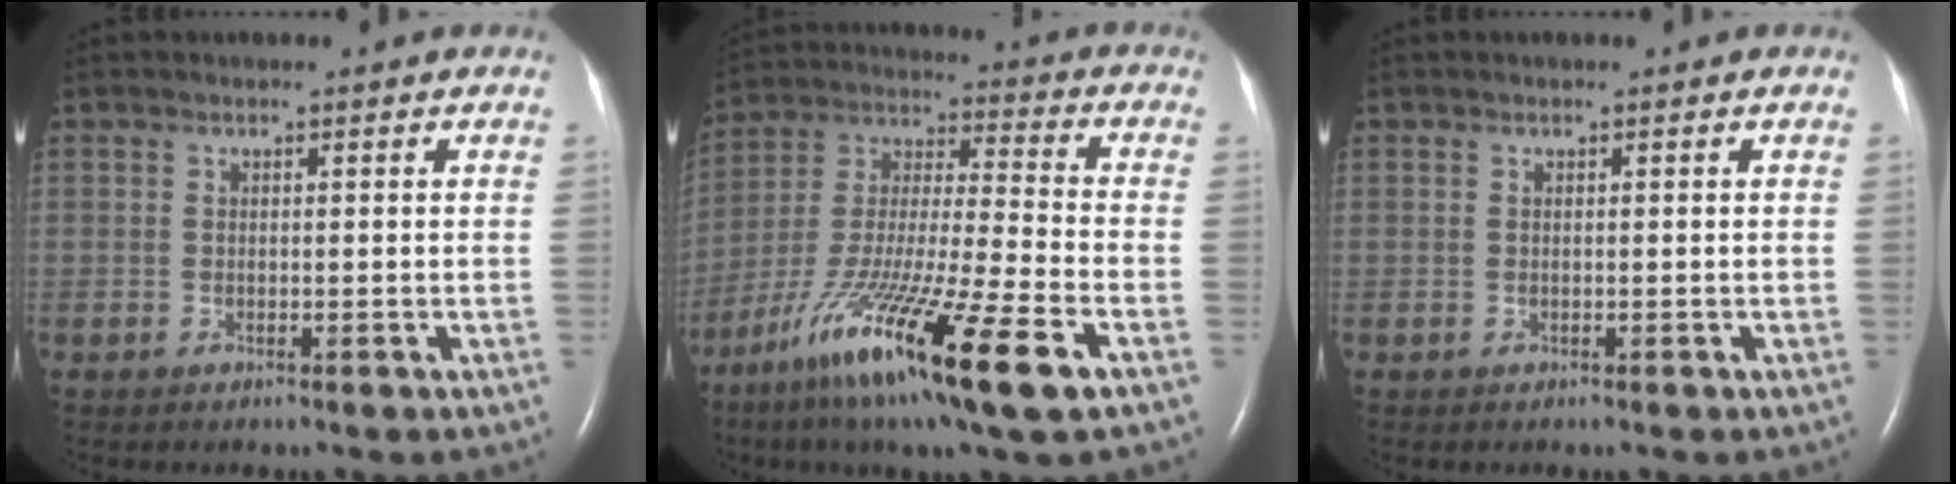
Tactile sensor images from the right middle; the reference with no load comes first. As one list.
[{"total": 22.5, "force": [-11.7, 1.7, 19.2], "torque": [-0.353, -0.053, -0.207]}, {"total": 0.0}]